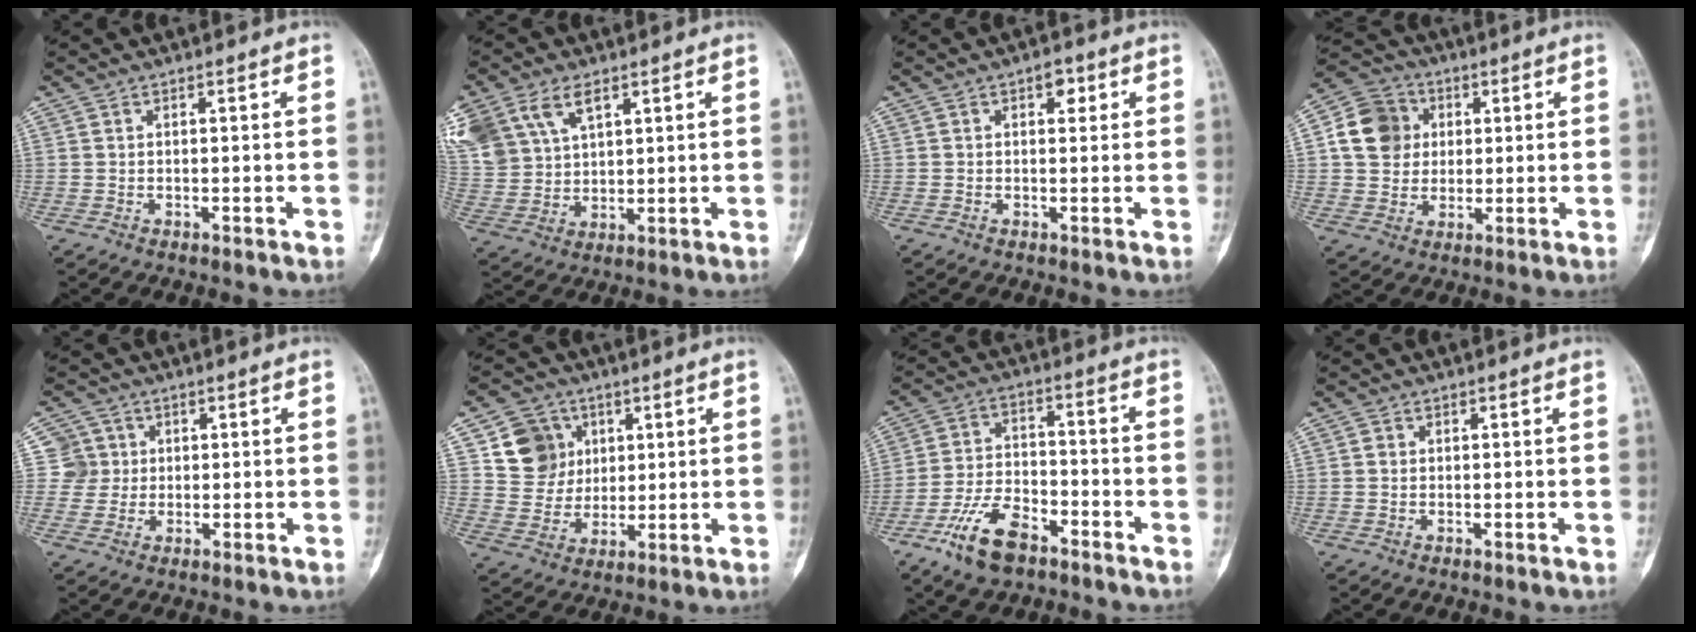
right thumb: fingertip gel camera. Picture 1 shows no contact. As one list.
[{"total": 16.7, "force": [8.4, 10.8, 9.5], "torque": [-0.220, 0.011, 0.172]}, {"total": 3.6, "force": [1.7, 2.2, 2.3], "torque": [-0.009, -0.002, 0.018]}, {"total": 10.7, "force": [1.9, 9.4, 4.8], "torque": [-0.066, 0.006, 0.025]}, {"total": 4.8, "force": [1.0, 4.7, -0.3], "torque": [0.042, 0.003, 0.015]}, {"total": 10.4, "force": [3.8, 9.3, 2.9], "torque": [-0.012, -0.011, 0.072]}, {"total": 11.3, "force": [-7.1, 5.3, 7.0], "torque": [-0.133, 0.036, -0.136]}, {"total": 0.9, "force": [0.1, 0.8, 0.2], "torque": [0.003, 0.002, 0.000]}]